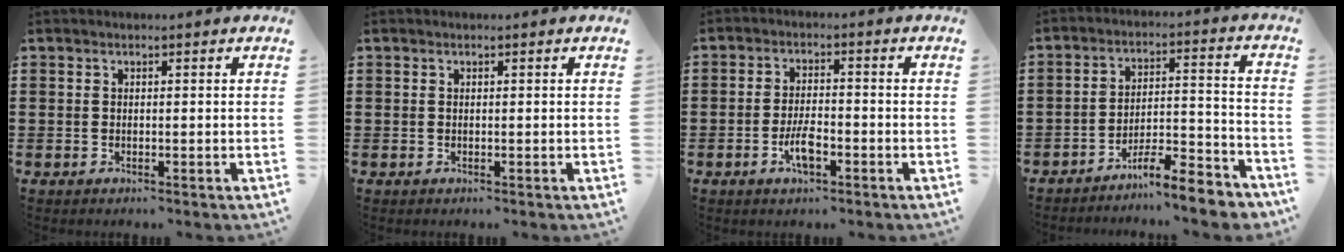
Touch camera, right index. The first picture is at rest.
{"total": 0.0}
{"total": 4.6, "force": [-1.9, 1.7, 3.8], "torque": [-0.077, 0.002, -0.038]}
{"total": 7.9, "force": [-7.3, 0.7, 2.8], "torque": [-0.036, 0.013, -0.139]}